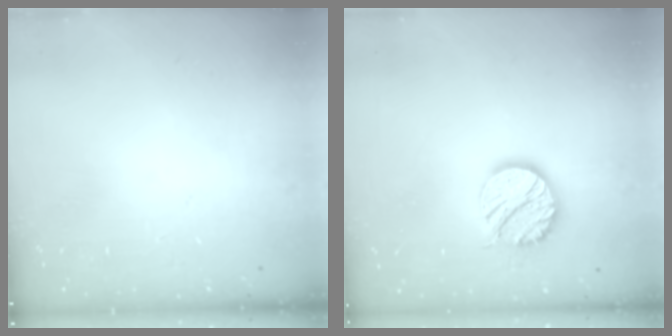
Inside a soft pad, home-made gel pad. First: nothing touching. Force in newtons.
{"total": 12.5, "press": 12.5, "slide": 0.6}